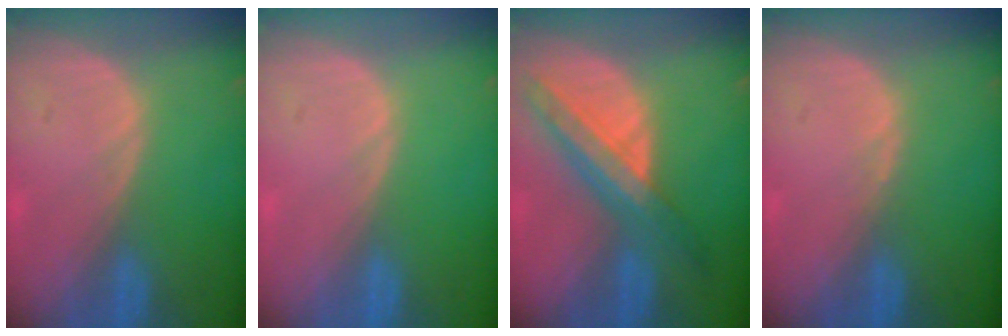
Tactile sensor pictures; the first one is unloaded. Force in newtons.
{"total": 0.0}
{"total": 8.8, "press": 7.6, "slide": 4.4}
{"total": 0.6, "press": 0.5, "slide": 0.3}